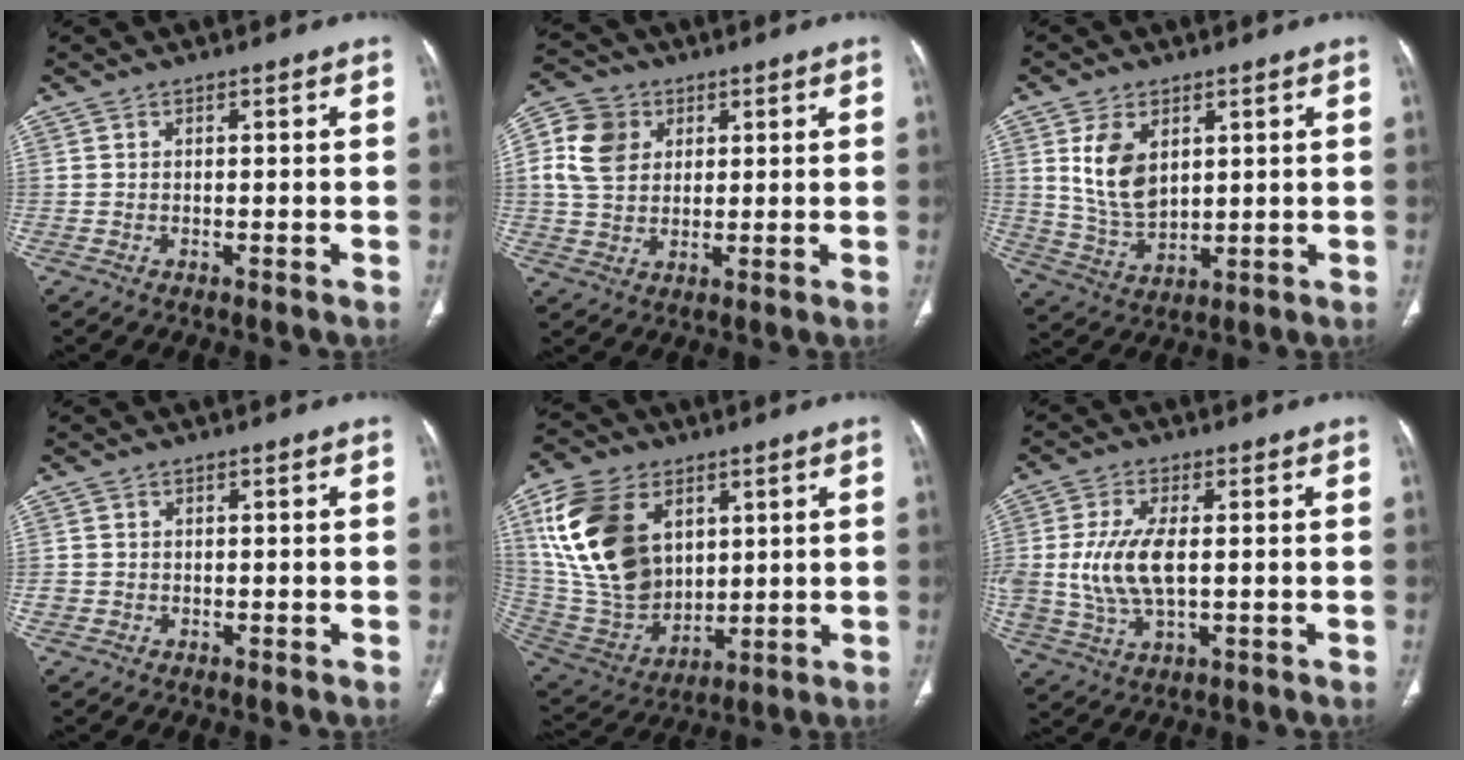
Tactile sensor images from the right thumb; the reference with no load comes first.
{"total": 10.2, "force": [2.7, 8.2, 5.4], "torque": [-0.093, 0.004, 0.048]}
{"total": 10.1, "force": [3.2, 6.3, 7.2], "torque": [-0.120, -0.018, 0.076]}
{"total": 1.6, "force": [-0.2, 1.6, 0.4], "torque": [-0.004, 0.004, -0.002]}
{"total": 21.9, "force": [6.8, 15.0, 14.5], "torque": [-0.269, -0.022, 0.145]}
{"total": 10.5, "force": [0.4, 5.1, 9.1], "torque": [-0.202, -0.004, 0.015]}